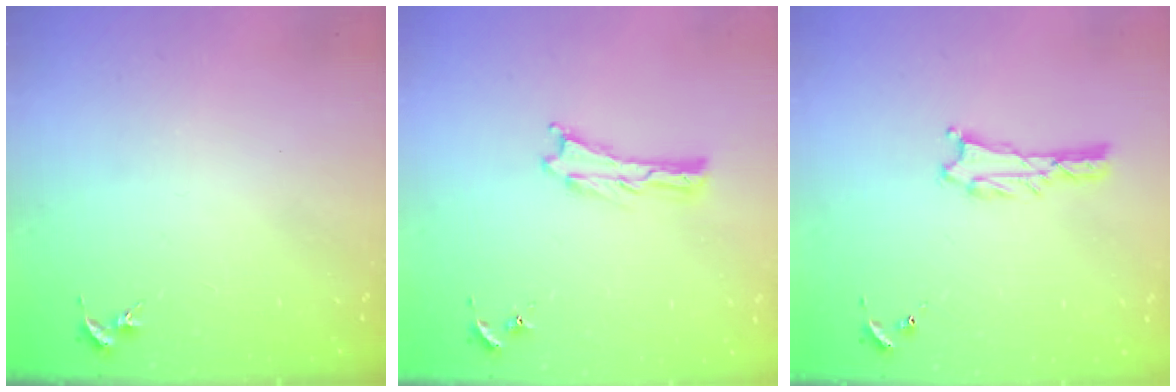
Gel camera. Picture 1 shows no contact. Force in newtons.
{"total": 0.0}
{"total": 1.0, "press": 1.0, "slide": 0.1}